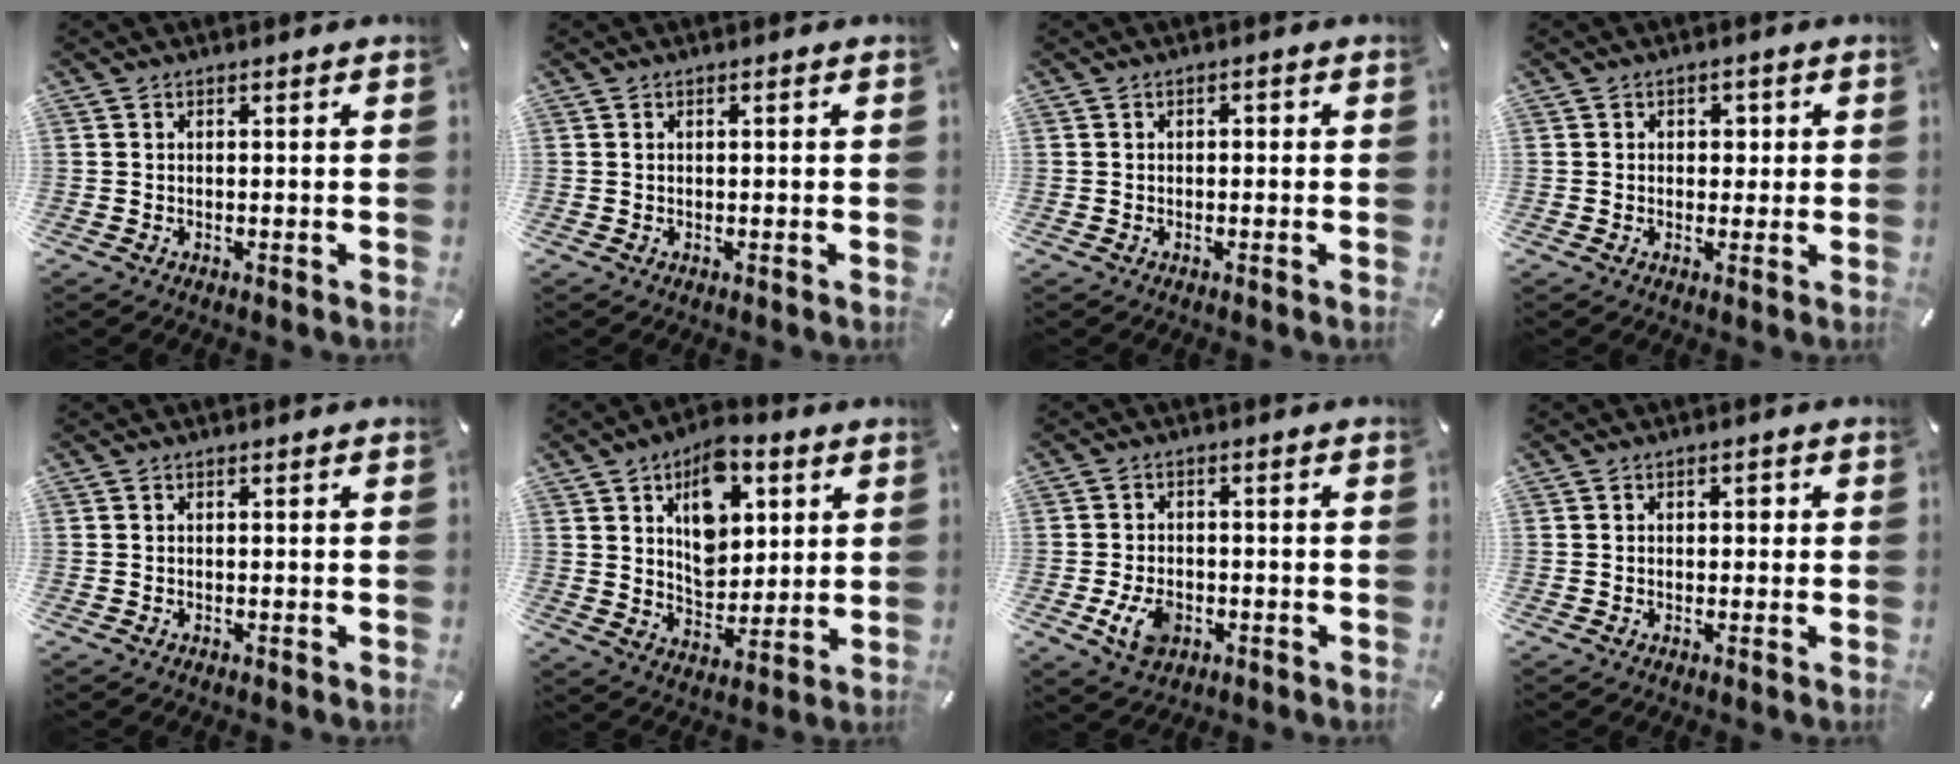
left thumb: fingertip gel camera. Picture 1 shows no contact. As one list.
[{"total": 0.8, "force": [0.0, 0.3, 0.7], "torque": [-0.013, 0.002, -0.001]}, {"total": 1.1, "force": [-0.5, 0.7, 0.7], "torque": [-0.015, 0.004, -0.012]}, {"total": 2.8, "force": [0.0, 2.4, 1.5], "torque": [-0.008, -0.002, -0.010]}, {"total": 0.0}, {"total": 13.7, "force": [5.7, 9.4, 8.2], "torque": [-0.115, -0.020, 0.102]}, {"total": 6.4, "force": [-2.2, 4.5, 4.0], "torque": [-0.087, 0.001, -0.044]}, {"total": 1.9, "force": [0.0, 1.4, 1.3], "torque": [-0.019, 0.006, -0.007]}]